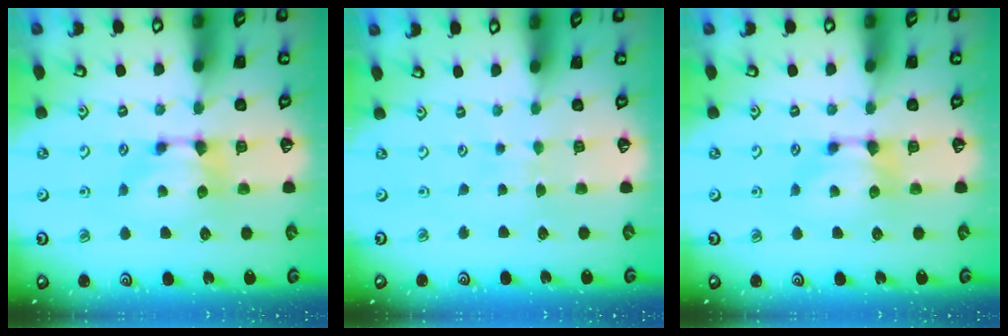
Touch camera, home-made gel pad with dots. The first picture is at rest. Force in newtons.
{"total": 3.6, "press": 3.6, "slide": 0.4}
{"total": 0.0}